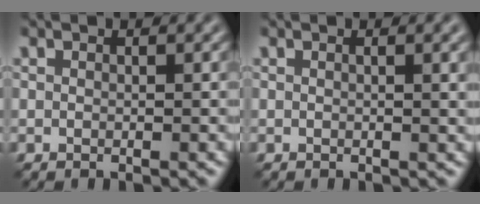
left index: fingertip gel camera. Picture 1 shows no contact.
{"total": 2.7, "force": [0.8, 1.0, 2.4], "torque": [-0.019, 0.005, 0.008]}